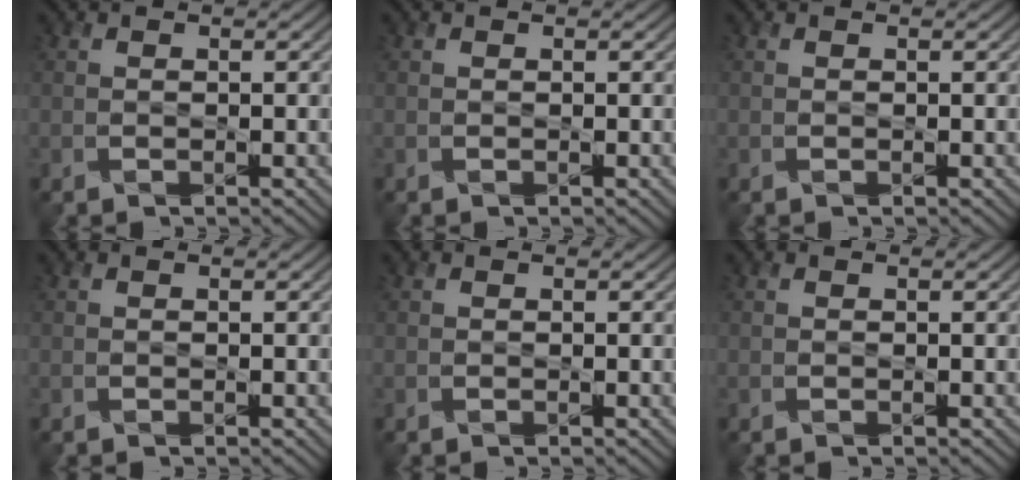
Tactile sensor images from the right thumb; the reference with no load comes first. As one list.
[{"total": 0.0}, {"total": 0.0}, {"total": 0.0}, {"total": 0.0}, {"total": 0.0}]